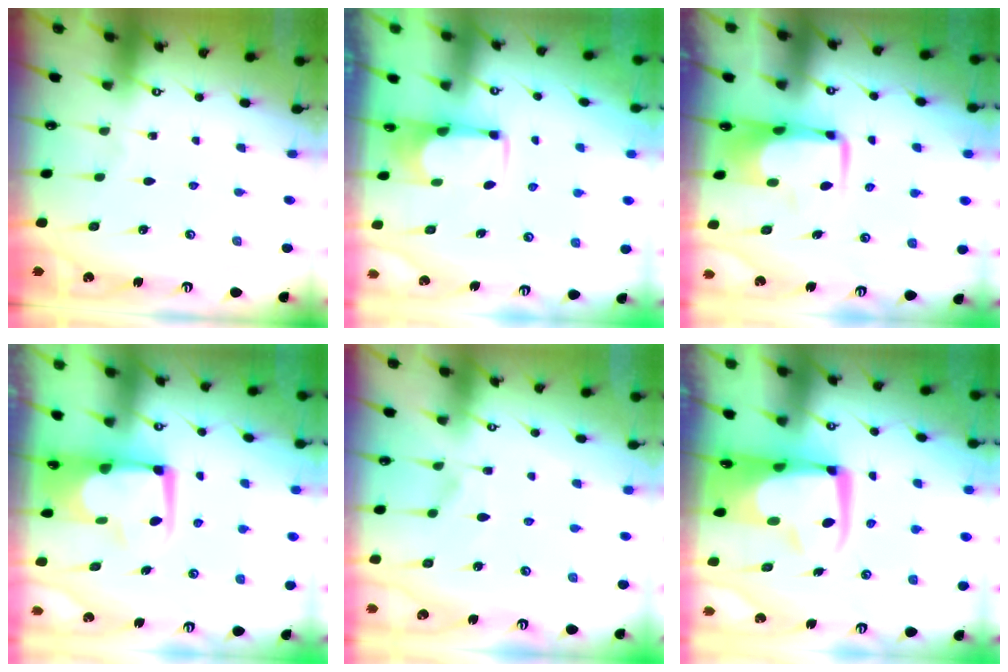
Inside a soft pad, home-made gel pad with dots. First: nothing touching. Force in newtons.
{"total": 1.8, "press": 1.7, "slide": 0.6}
{"total": 7.1, "press": 7.0, "slide": 1.4}
{"total": 9.5, "press": 9.5, "slide": 1.0}
{"total": 1.6, "press": 1.3, "slide": 1.0}
{"total": 6.3, "press": 6.2, "slide": 1.0}